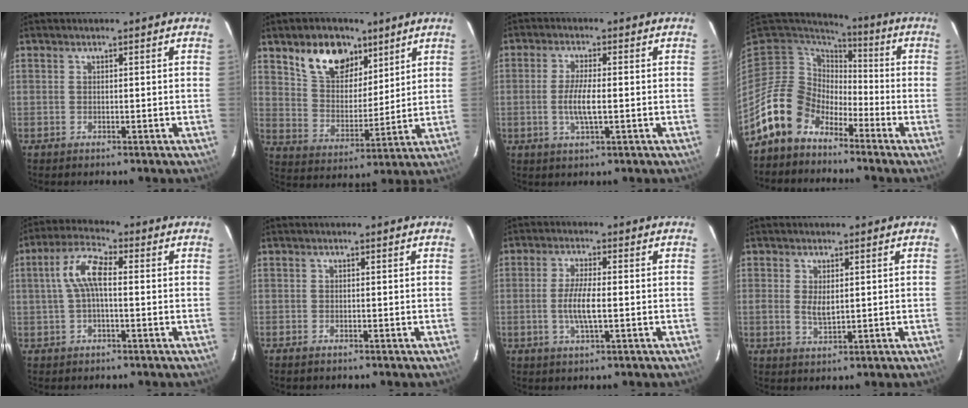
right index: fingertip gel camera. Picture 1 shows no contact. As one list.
[{"total": 13.1, "force": [8.0, 7.9, 6.7], "torque": [-0.125, 0.023, 0.152]}, {"total": 5.1, "force": [-0.9, 0.9, 4.9], "torque": [-0.097, -0.008, -0.016]}, {"total": 11.0, "force": [-7.8, 7.6, 1.7], "torque": [-0.054, 0.026, -0.145]}, {"total": 7.2, "force": [0.4, 2.6, 6.7], "torque": [-0.140, 0.021, 0.007]}, {"total": 1.1, "force": [-0.8, 0.6, 0.3], "torque": [-0.007, -0.002, -0.015]}, {"total": 5.5, "force": [-0.9, 1.1, 5.3], "torque": [-0.106, -0.006, -0.017]}, {"total": 3.1, "force": [0.7, 1.5, 2.6], "torque": [-0.047, -0.003, 0.014]}]